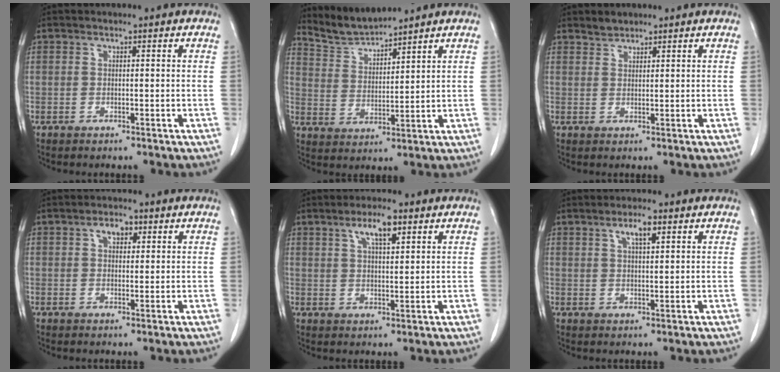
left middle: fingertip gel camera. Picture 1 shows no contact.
{"total": 5.7, "force": [5.7, -0.6, -0.2], "torque": [-0.007, 0.000, 0.125]}
{"total": 1.7, "force": [1.6, 0.6, 0.1], "torque": [-0.004, 0.002, 0.030]}
{"total": 2.8, "force": [1.3, 1.7, 1.9], "torque": [-0.031, 0.010, 0.020]}
{"total": 5.2, "force": [3.0, 1.2, 4.1], "torque": [-0.077, 0.005, 0.052]}
{"total": 3.5, "force": [1.9, 0.7, 2.8], "torque": [-0.053, 0.002, 0.034]}